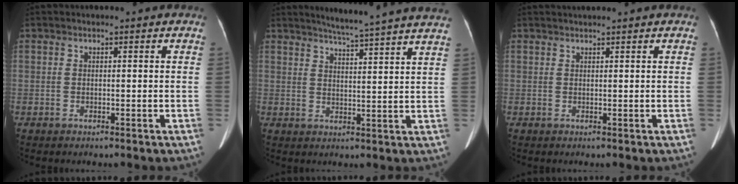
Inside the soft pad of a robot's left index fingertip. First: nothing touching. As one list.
[{"total": 14.9, "force": [13.6, -1.1, 5.9], "torque": [-0.095, -0.026, 0.166]}, {"total": 2.2, "force": [2.0, -0.4, 0.7], "torque": [-0.005, 0.024, 0.039]}]